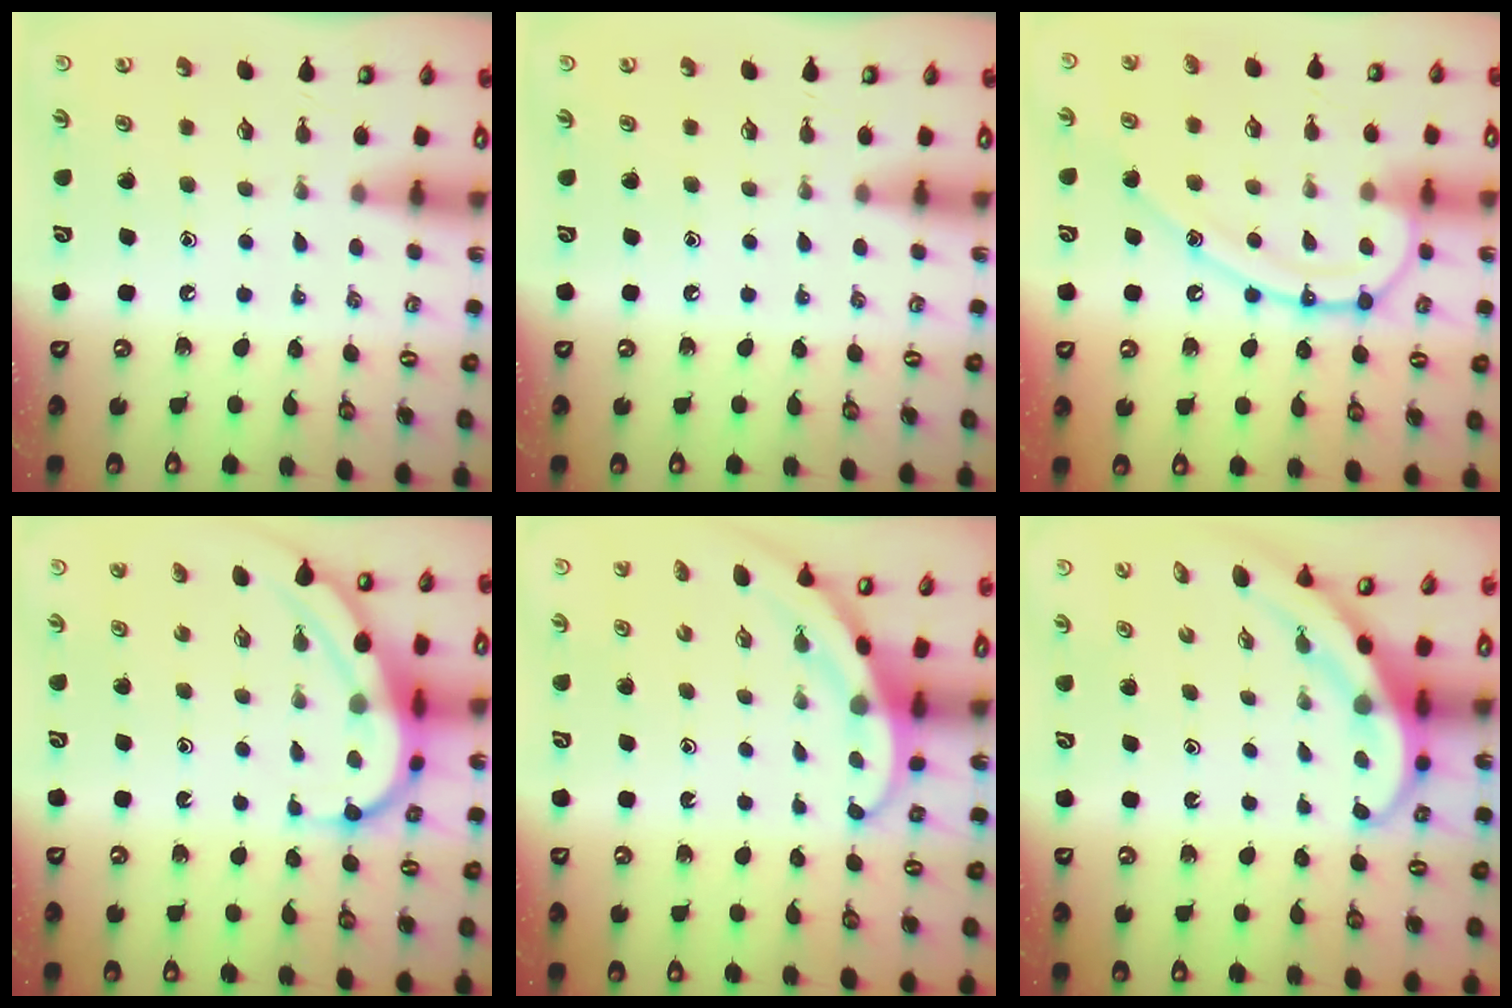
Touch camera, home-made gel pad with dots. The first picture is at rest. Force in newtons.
{"total": 0.0}
{"total": 14.9, "press": 14.8, "slide": 1.4}
{"total": 6.5, "press": 6.4, "slide": 0.7}
{"total": 3.2, "press": 3.2, "slide": 0.1}
{"total": 3.8, "press": 3.7, "slide": 0.7}